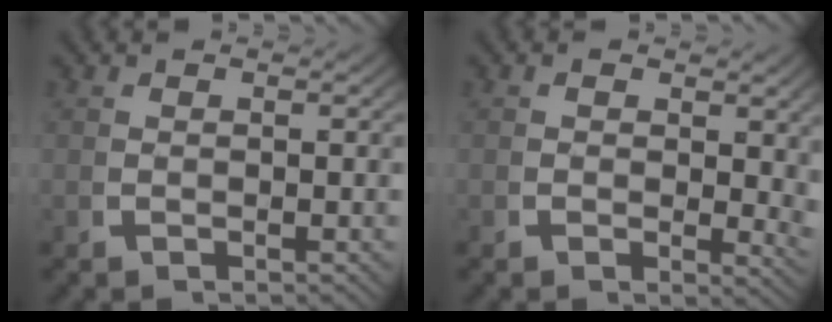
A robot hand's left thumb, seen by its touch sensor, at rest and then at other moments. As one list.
[{"total": 2.6, "force": [0.9, 1.6, 1.8], "torque": [-0.010, -0.009, 0.009]}]